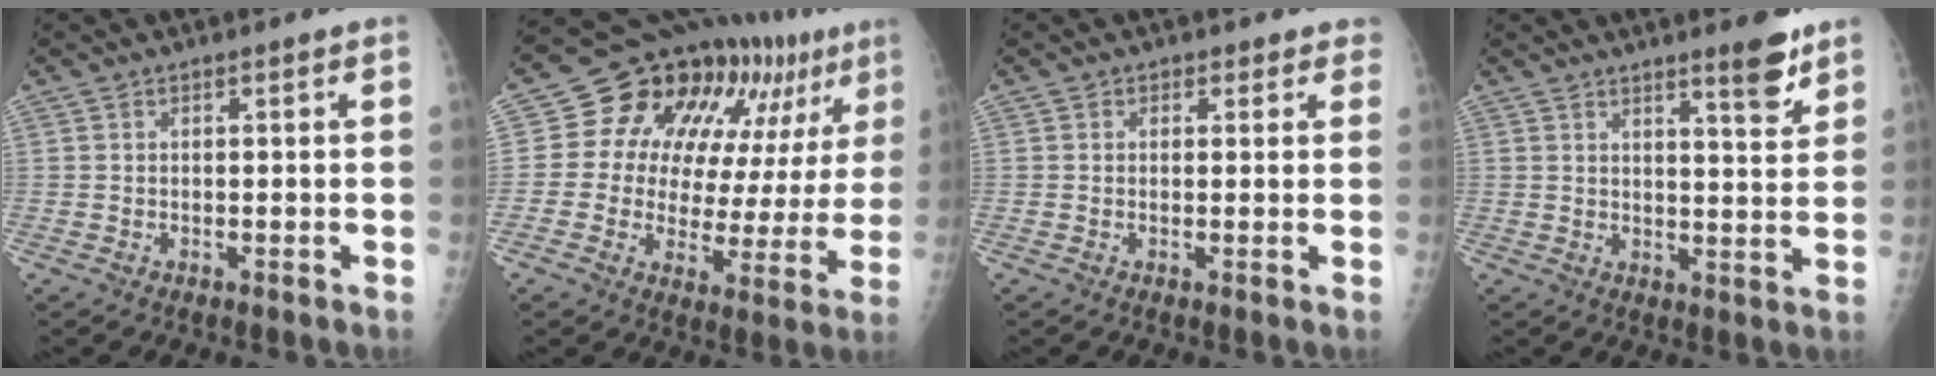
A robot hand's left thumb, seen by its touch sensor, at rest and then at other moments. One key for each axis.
{"total": 21.9, "fx": 9.9, "fy": 12.2, "fz": 15.2, "tx": -0.157, "ty": 0.008, "tz": 0.140}
{"total": 2.0, "fx": 1.1, "fy": 1.6, "fz": 0.2, "tx": 0.027, "ty": -0.002, "tz": 0.005}
{"total": 6.4, "fx": 4.7, "fy": 1.1, "fz": 4.2, "tx": -0.048, "ty": -0.035, "tz": 0.065}